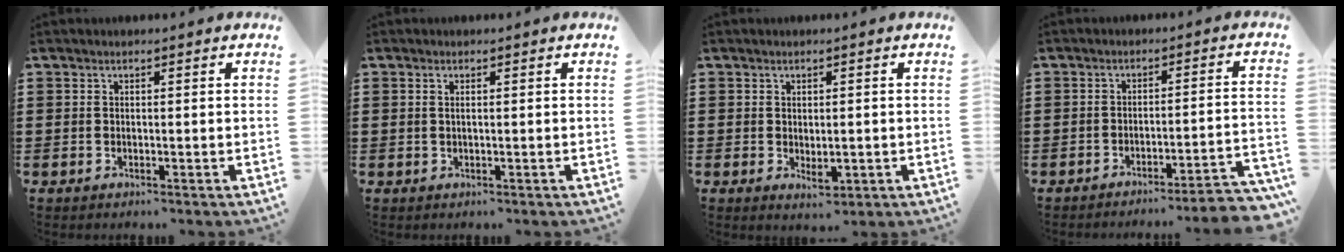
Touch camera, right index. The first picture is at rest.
{"total": 0.7, "force": [0.2, 0.0, 0.7], "torque": [-0.014, 0.000, 0.003]}
{"total": 1.9, "force": [-0.1, 1.3, 1.4], "torque": [-0.019, -0.001, -0.004]}
{"total": 4.0, "force": [-3.6, -0.4, 1.8], "torque": [-0.032, -0.012, -0.072]}